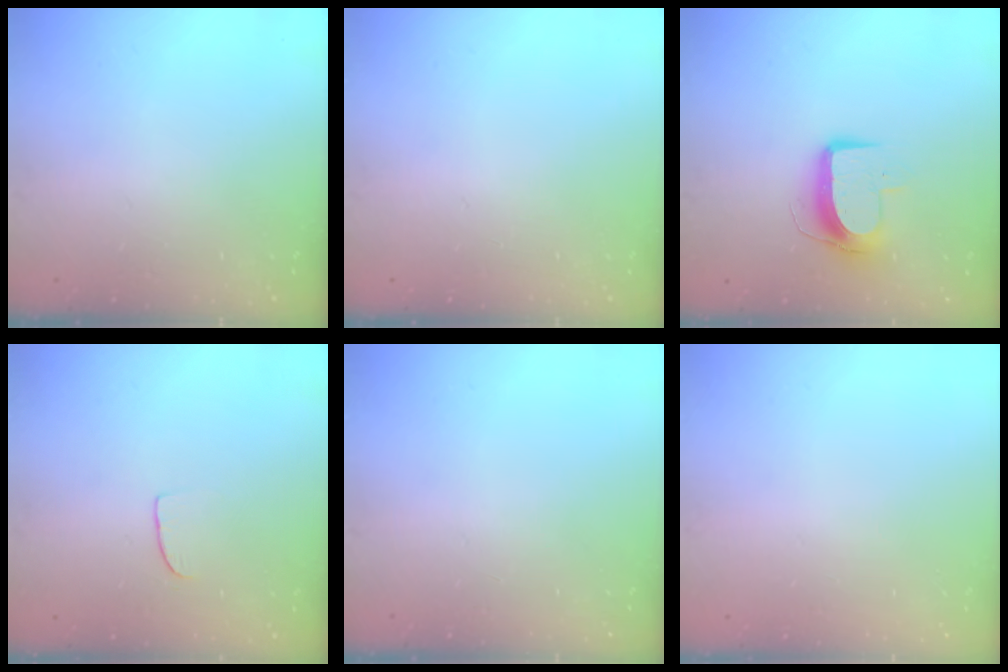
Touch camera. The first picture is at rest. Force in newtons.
{"total": 0.0}
{"total": 10.2, "press": 10.2, "slide": 0.4}
{"total": 5.4, "press": 5.3, "slide": 0.4}
{"total": 0.0}
{"total": 0.0}